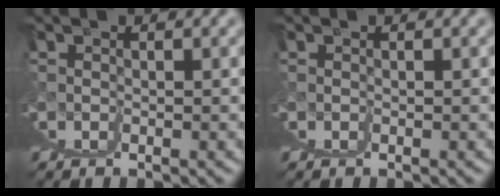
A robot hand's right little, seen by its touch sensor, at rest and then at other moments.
{"total": 0.0}